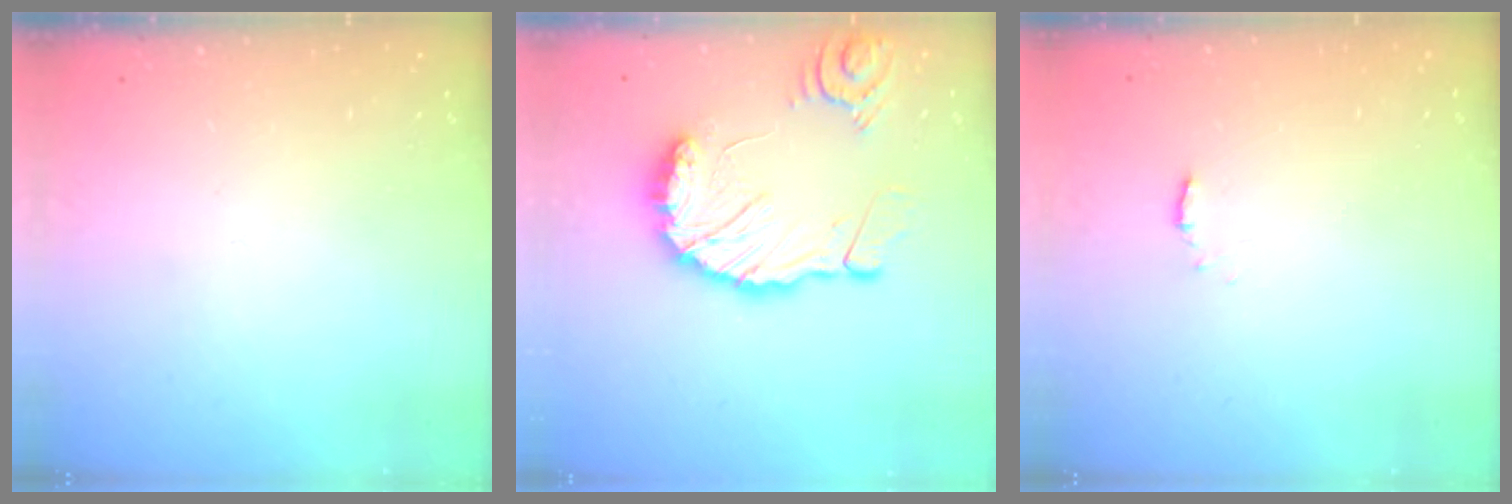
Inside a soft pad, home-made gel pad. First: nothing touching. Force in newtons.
{"total": 15.8, "press": 15.7, "slide": 1.8}
{"total": 1.3, "press": 1.3, "slide": 0.3}